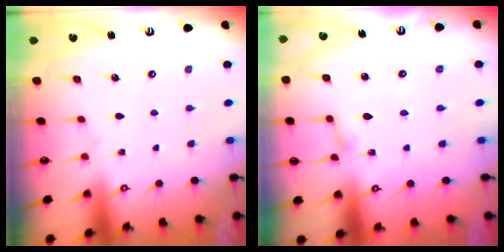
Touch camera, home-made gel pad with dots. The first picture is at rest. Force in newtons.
{"total": 1.7, "press": 1.7, "slide": 0.2}